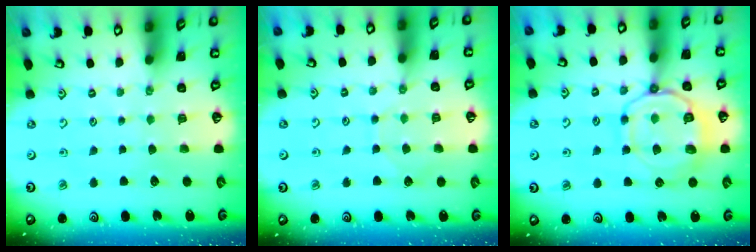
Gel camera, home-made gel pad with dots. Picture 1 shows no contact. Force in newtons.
{"total": 6.1, "press": 6.1, "slide": 0.6}
{"total": 13.5, "press": 13.4, "slide": 1.3}